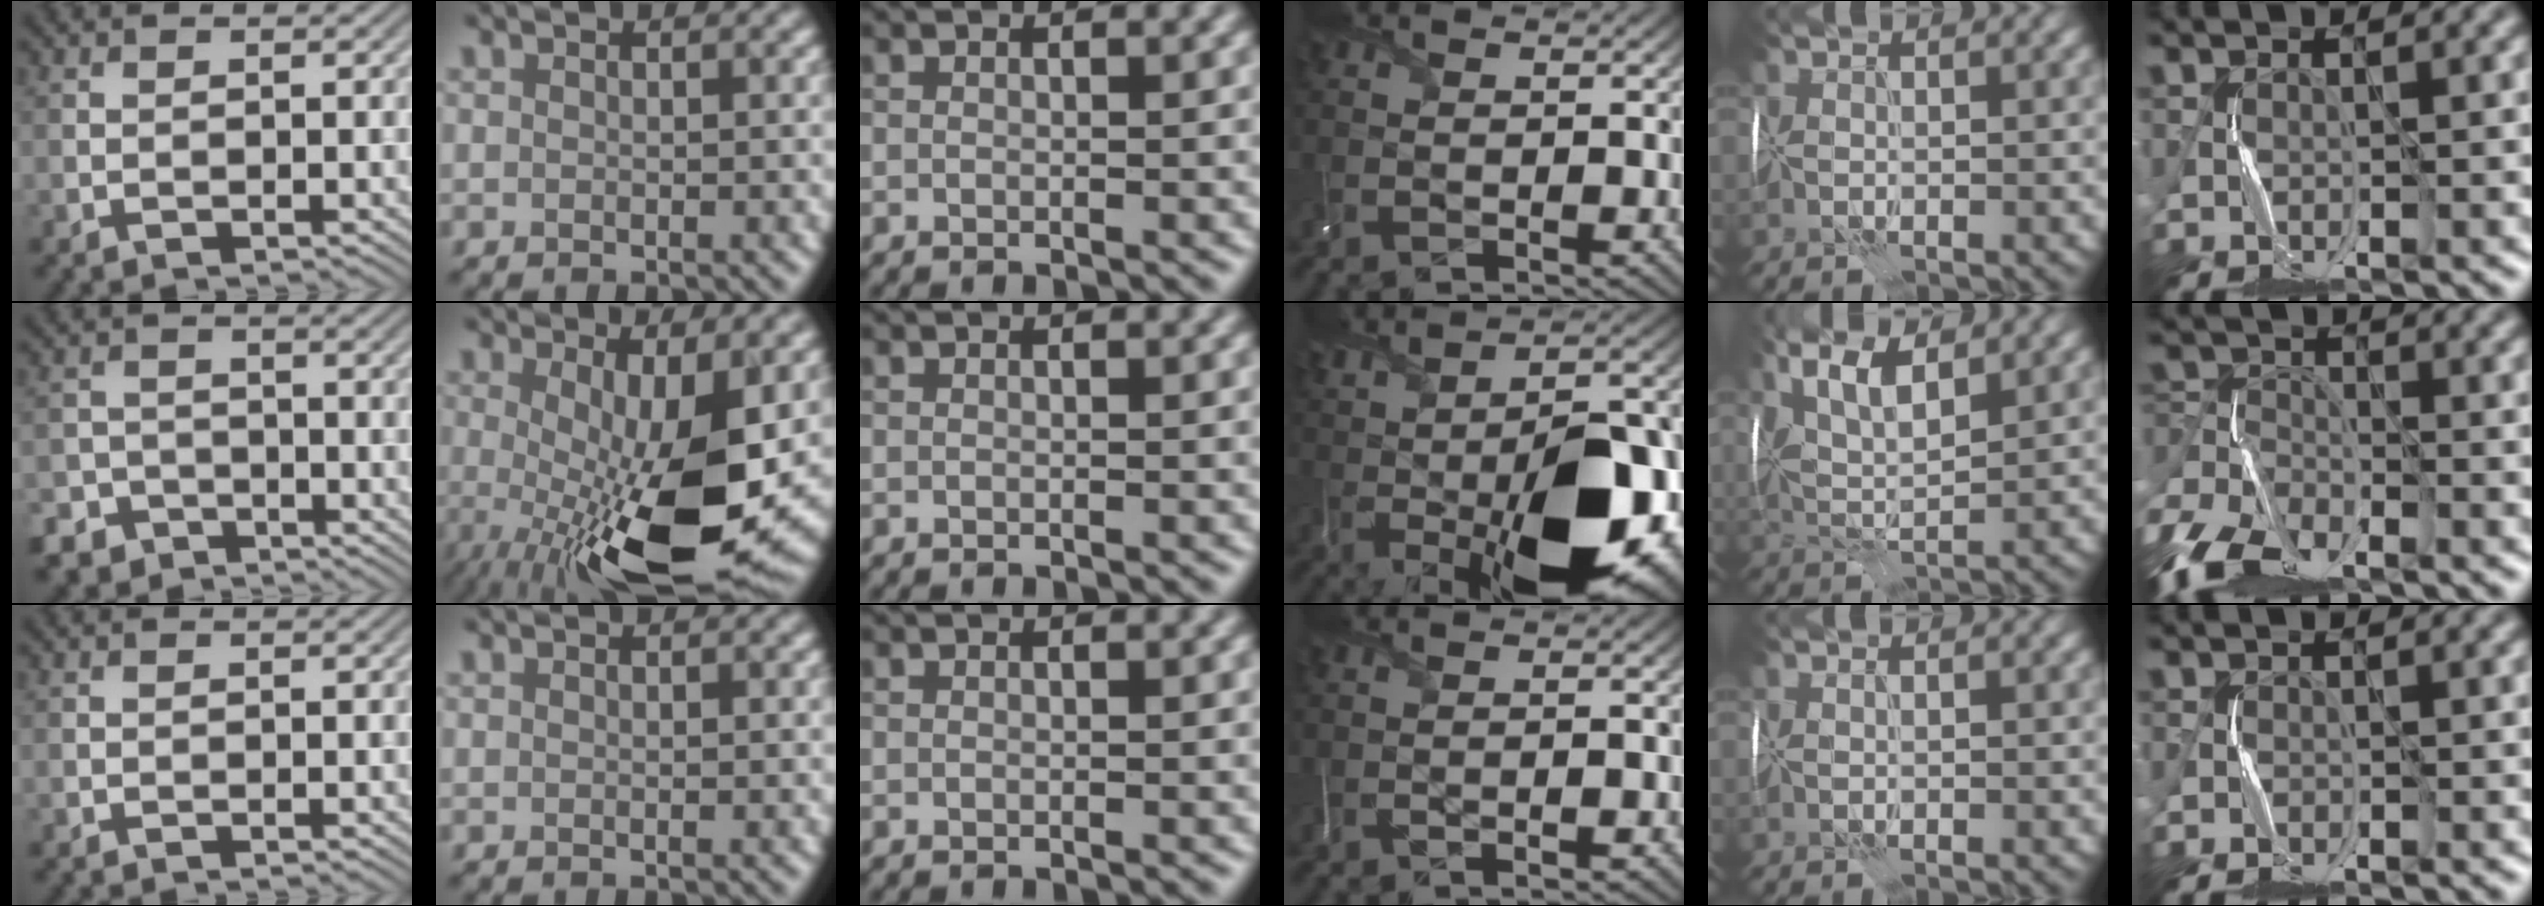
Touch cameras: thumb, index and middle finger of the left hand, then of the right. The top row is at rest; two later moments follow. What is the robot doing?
{"motion": "wrap", "object": "scarf"}